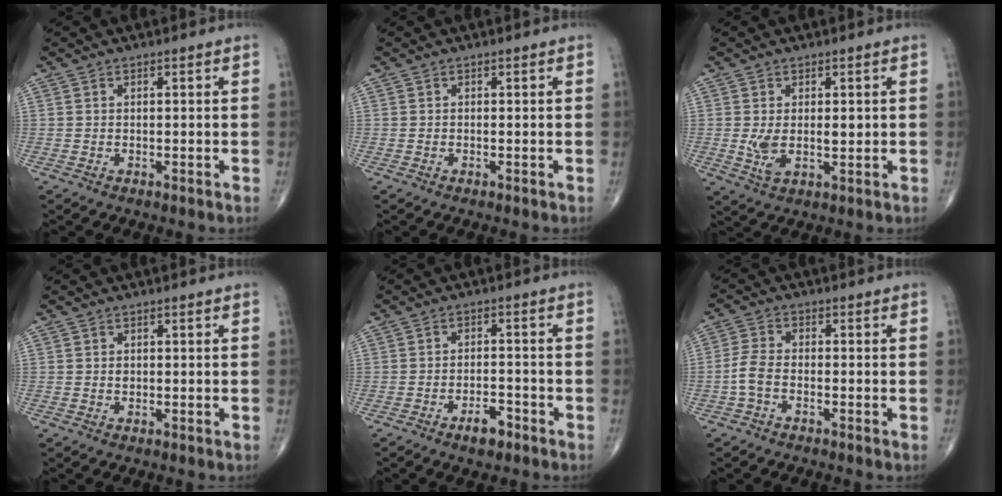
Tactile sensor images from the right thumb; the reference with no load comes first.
{"total": 0.0}
{"total": 5.4, "force": [0.3, 2.8, 4.5], "torque": [-0.080, -0.008, 0.013]}
{"total": 0.6, "force": [0.1, 0.5, 0.4], "torque": [-0.004, 0.001, 0.000]}
{"total": 4.1, "force": [-2.6, 1.8, 2.6], "torque": [-0.032, 0.018, -0.042]}
{"total": 3.8, "force": [-1.5, 1.9, 2.9], "torque": [-0.068, 0.017, -0.037]}